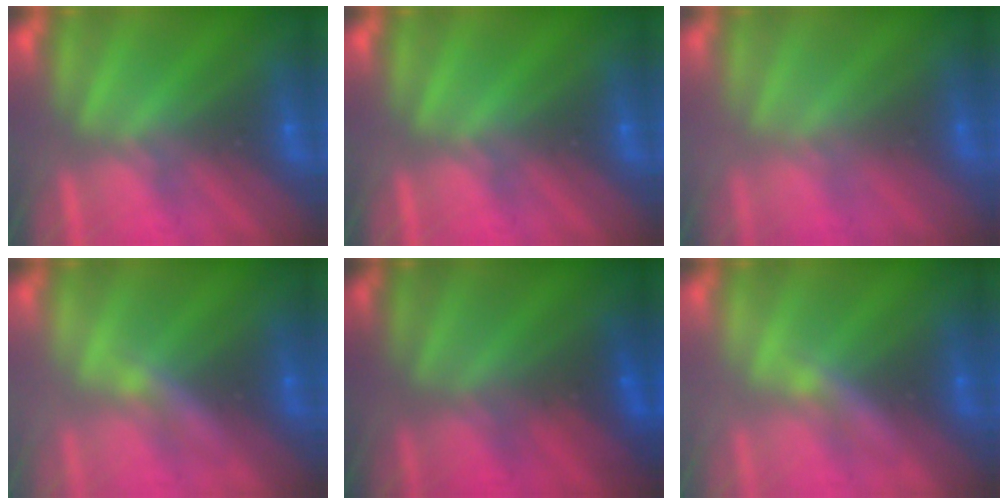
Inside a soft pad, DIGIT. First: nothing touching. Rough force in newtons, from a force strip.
{"total": 0.0}
{"total": 2.9}
{"total": 2.2}
{"total": 1.6}
{"total": 2.2}